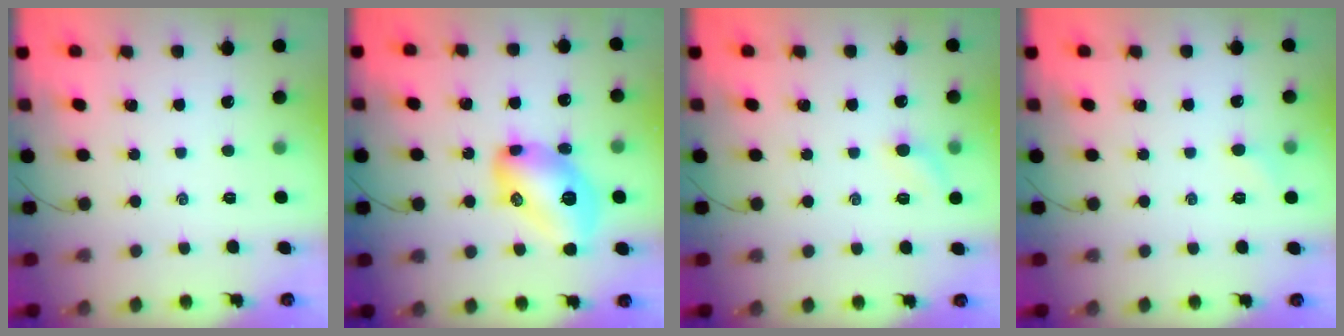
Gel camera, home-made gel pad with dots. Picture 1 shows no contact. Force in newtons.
{"total": 15.4, "press": 15.4, "slide": 0.7}
{"total": 6.9, "press": 6.7, "slide": 1.6}
{"total": 3.9, "press": 3.7, "slide": 1.2}